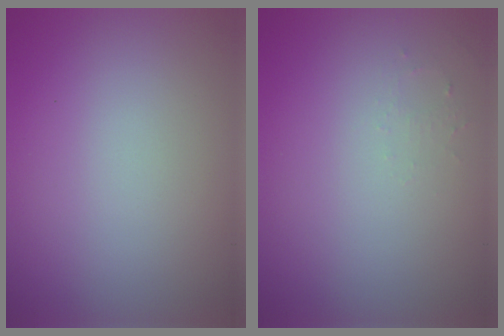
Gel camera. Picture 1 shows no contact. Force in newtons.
{"total": 0.8, "press": 0.8, "slide": 0.3}